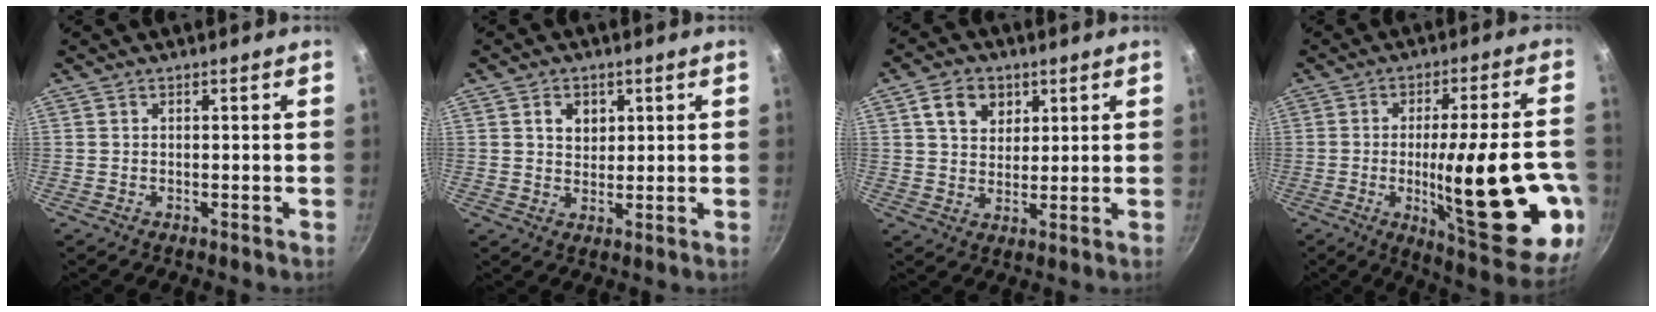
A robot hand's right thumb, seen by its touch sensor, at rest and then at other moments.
{"total": 4.0, "force": [1.4, 3.1, 2.1], "torque": [-0.016, -0.006, 0.024]}
{"total": 7.2, "force": [3.1, 5.5, 3.6], "torque": [-0.036, -0.005, 0.050]}
{"total": 25.1, "force": [-5.5, 6.7, 23.5], "torque": [-0.308, 0.003, -0.066]}